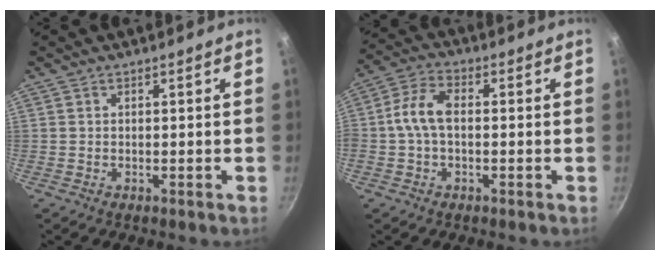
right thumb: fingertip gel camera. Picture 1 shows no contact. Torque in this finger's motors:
{"motor_torque": [0.08, 0.62, 0.70, -0.44, 0.50]}